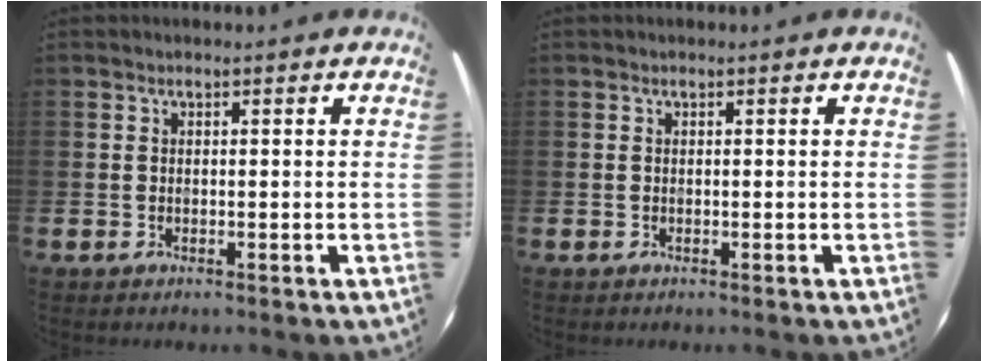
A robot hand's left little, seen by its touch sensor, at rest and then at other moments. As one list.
[{"total": 0.0}]